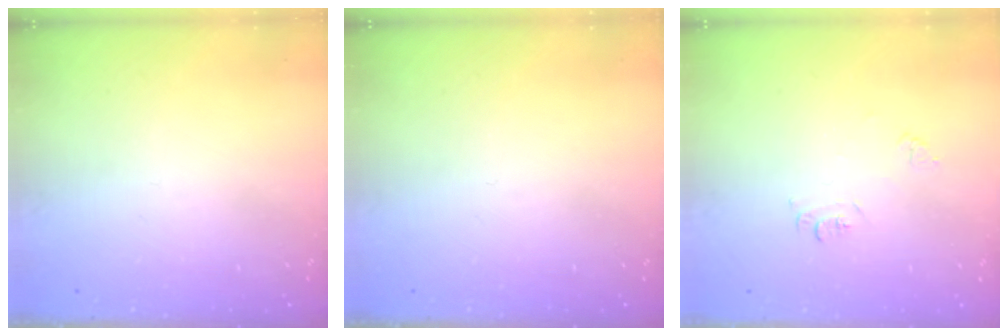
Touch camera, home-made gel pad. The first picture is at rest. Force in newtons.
{"total": 0.0}
{"total": 4.9, "press": 4.9, "slide": 0.7}